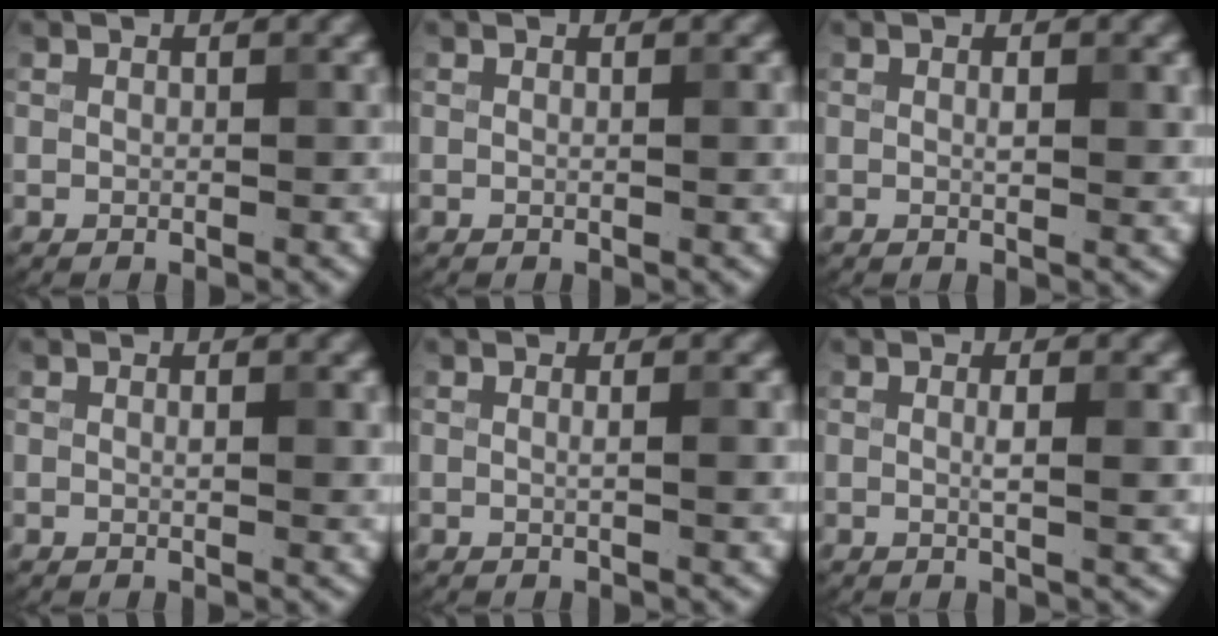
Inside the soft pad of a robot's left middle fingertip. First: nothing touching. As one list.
[{"total": 0.9, "force": [0.1, 0.2, 0.9], "torque": [-0.008, 0.001, -0.001]}, {"total": 1.8, "force": [0.3, 0.5, 1.7], "torque": [-0.026, -0.003, 0.006]}, {"total": 1.3, "force": [0.2, 0.3, 1.2], "torque": [-0.018, -0.003, 0.004]}, {"total": 1.7, "force": [0.1, 0.4, 1.6], "torque": [-0.020, 0.003, -0.002]}, {"total": 2.4, "force": [0.3, 0.5, 2.4], "torque": [-0.036, -0.002, 0.004]}]